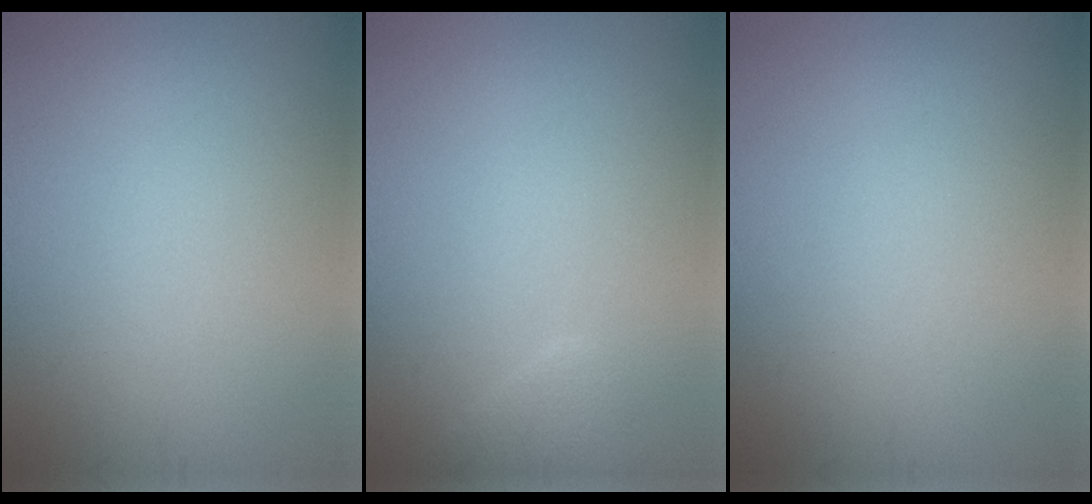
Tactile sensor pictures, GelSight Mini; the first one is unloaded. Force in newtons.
{"total": 1.6, "press": 1.6, "slide": 0.1}
{"total": 0.0}